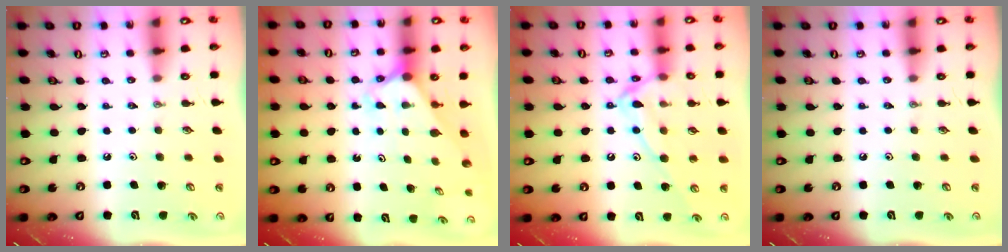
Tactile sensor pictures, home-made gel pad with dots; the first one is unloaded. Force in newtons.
{"total": 2.2, "press": 2.2, "slide": 0.2}
{"total": 13.1, "press": 13.1, "slide": 0.9}
{"total": 0.0}